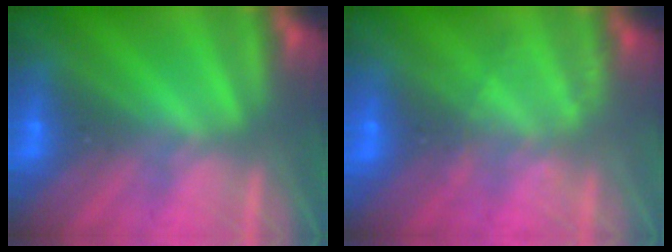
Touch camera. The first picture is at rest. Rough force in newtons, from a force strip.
{"total": 2.2}